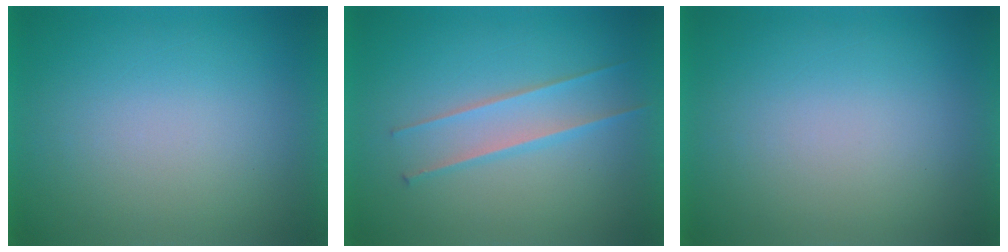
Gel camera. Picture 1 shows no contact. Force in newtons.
{"total": 2.3}
{"total": 1.4}